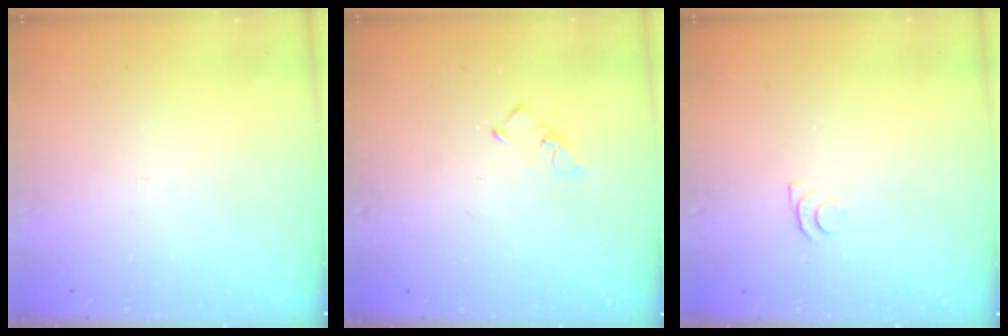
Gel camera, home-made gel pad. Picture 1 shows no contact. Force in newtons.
{"total": 1.9, "press": 1.9, "slide": 0.3}
{"total": 4.4, "press": 4.4, "slide": 0.6}